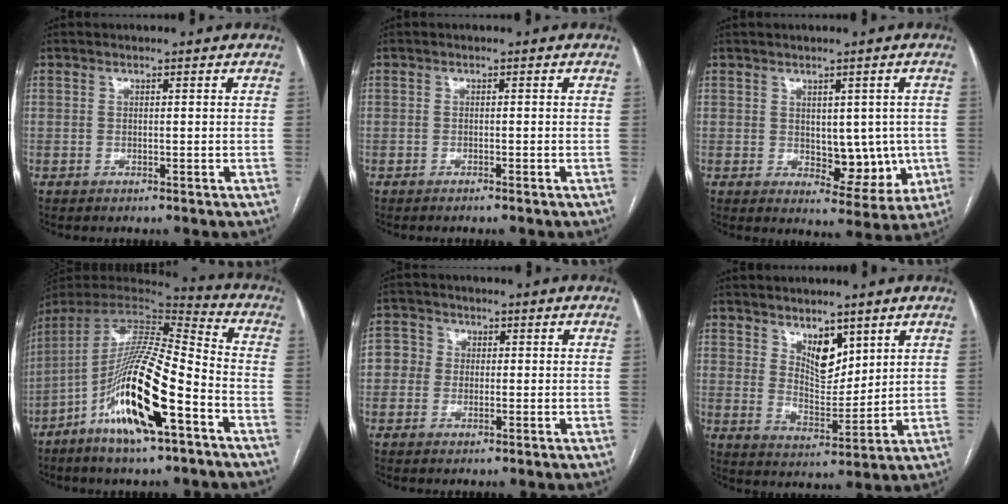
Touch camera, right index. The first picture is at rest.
{"total": 1.0, "force": [-0.9, -0.2, 0.5], "torque": [-0.009, 0.001, -0.012]}
{"total": 7.4, "force": [-0.2, 4.5, 5.9], "torque": [-0.055, 0.003, 0.013]}
{"total": 18.9, "force": [-8.0, 2.3, 16.9], "torque": [-0.337, -0.020, -0.147]}
{"total": 3.6, "force": [-0.2, 3.5, 0.9], "torque": [-0.012, 0.015, -0.009]}
{"total": 6.3, "force": [3.9, 2.9, 4.1], "torque": [-0.071, -0.010, 0.075]}